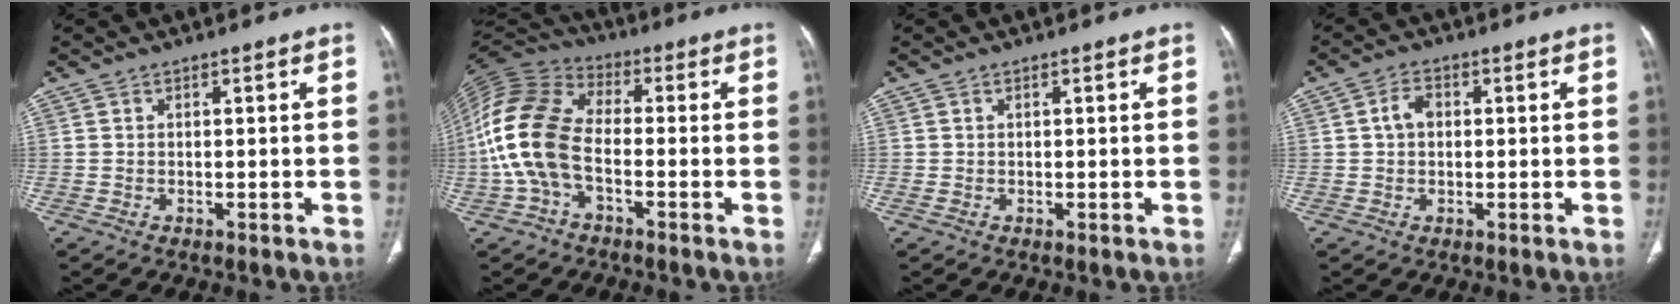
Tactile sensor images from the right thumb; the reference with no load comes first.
{"total": 15.0, "force": [-2.9, 8.9, 11.8], "torque": [-0.258, 0.034, -0.063]}
{"total": 0.5, "force": [-0.1, 0.3, 0.4], "torque": [-0.011, -0.001, -0.001]}
{"total": 3.6, "force": [0.4, 2.7, 2.3], "torque": [-0.039, 0.013, 0.003]}